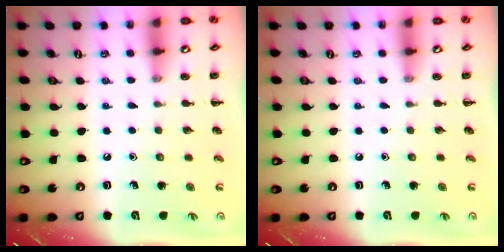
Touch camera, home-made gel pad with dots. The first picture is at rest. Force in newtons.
{"total": 0.0}